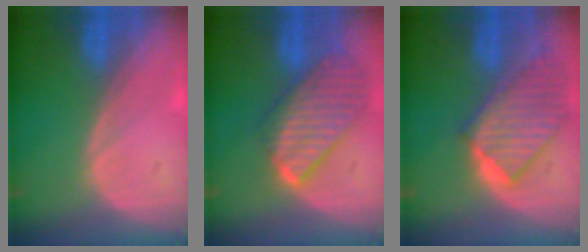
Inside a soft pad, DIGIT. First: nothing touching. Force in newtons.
{"total": 9.7, "press": 8.3, "slide": 5.0}
{"total": 9.6, "press": 8.4, "slide": 4.6}